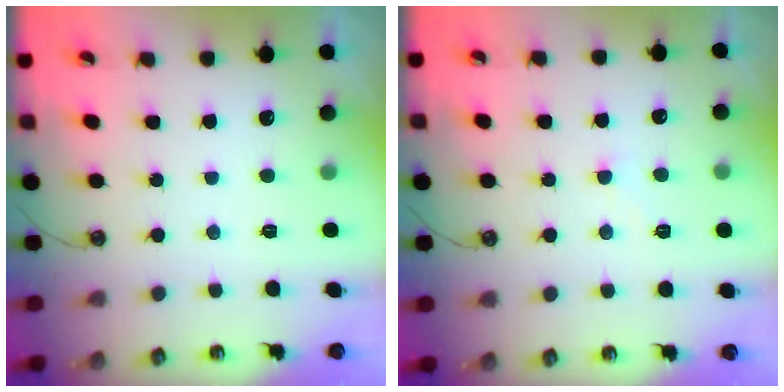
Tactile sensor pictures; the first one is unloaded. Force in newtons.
{"total": 2.2, "press": 2.2, "slide": 0.4}